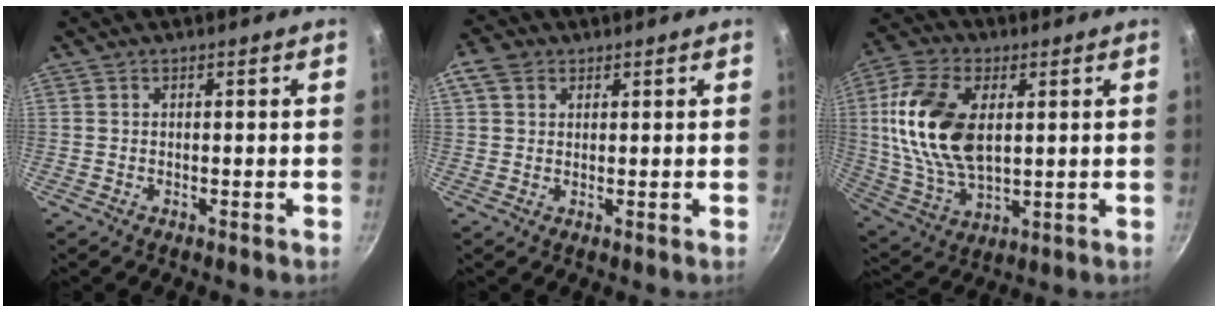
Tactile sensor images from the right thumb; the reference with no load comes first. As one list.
[{"total": 4.2, "force": [1.8, 3.1, 2.1], "torque": [-0.033, 0.001, 0.026]}, {"total": 18.1, "force": [3.2, 10.6, 14.3], "torque": [-0.267, -0.004, 0.065]}]